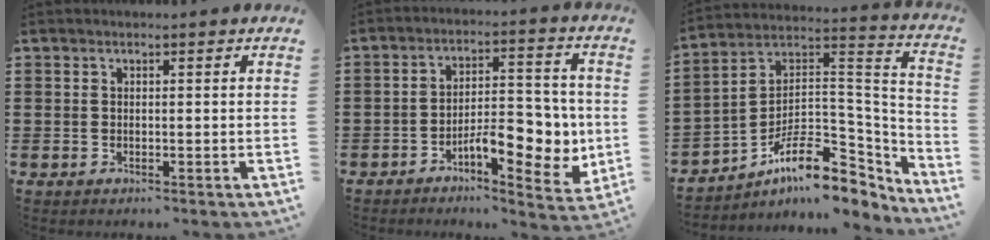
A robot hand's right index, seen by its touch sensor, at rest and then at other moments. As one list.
[{"total": 9.3, "force": [-3.1, 4.0, 7.8], "torque": [-0.093, -0.001, -0.052]}, {"total": 11.6, "force": [-6.6, 5.8, 7.5], "torque": [-0.125, -0.002, -0.120]}]